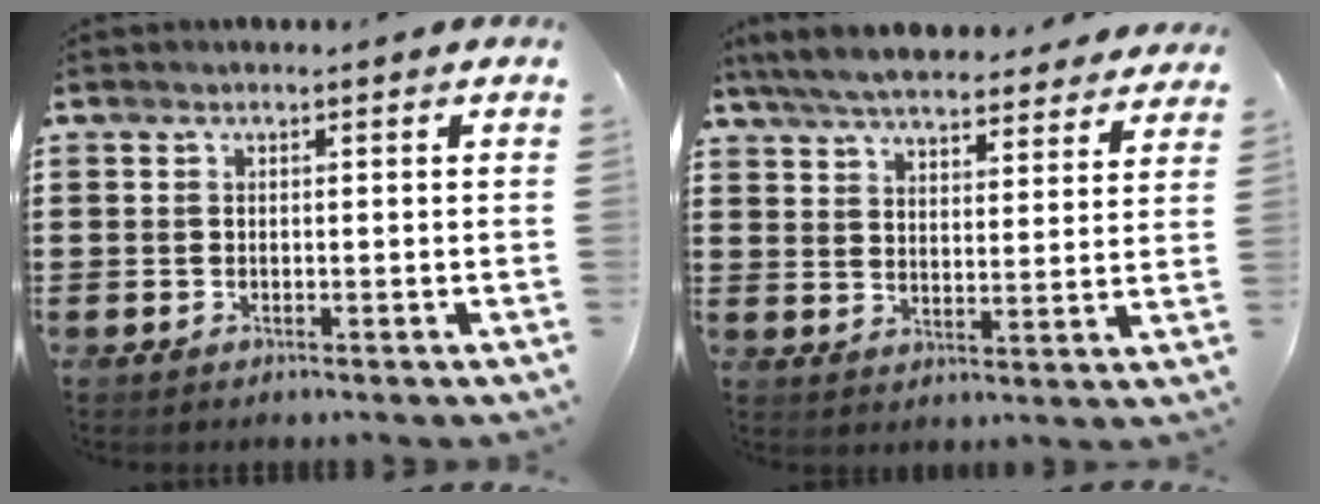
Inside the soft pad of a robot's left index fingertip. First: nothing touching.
{"total": 6.5, "force": [6.3, 0.5, 1.6], "torque": [-0.059, -0.031, 0.112]}